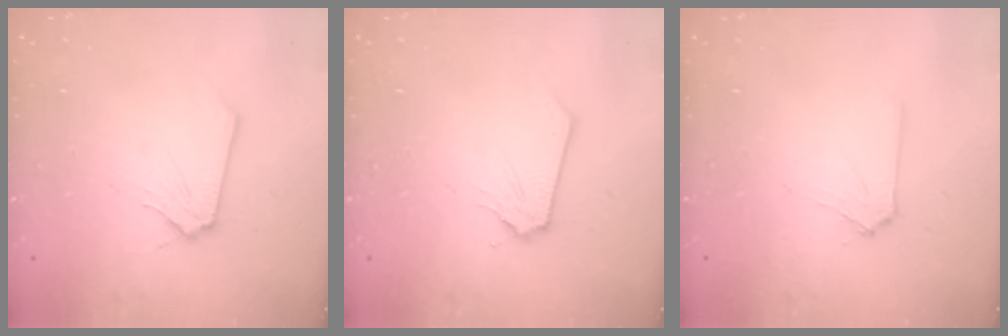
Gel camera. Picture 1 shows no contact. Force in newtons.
{"total": 0.0}
{"total": 1.7, "press": 1.6, "slide": 0.3}